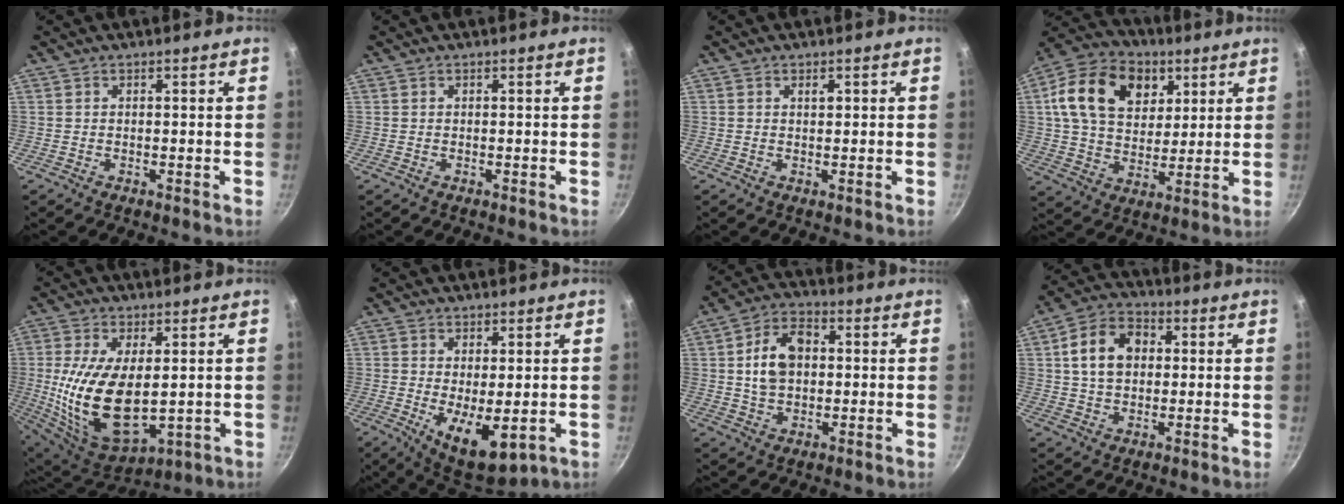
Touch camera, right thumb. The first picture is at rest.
{"total": 0.0}
{"total": 1.2, "force": [0.5, 0.6, 0.9], "torque": [-0.007, -0.001, 0.007]}
{"total": 19.0, "force": [6.6, 13.6, 11.5], "torque": [-0.178, -0.003, 0.104]}
{"total": 18.7, "force": [0.2, 10.0, 15.8], "torque": [-0.298, -0.017, 0.023]}
{"total": 9.7, "force": [-1.3, 4.4, 8.6], "torque": [-0.121, -0.019, -0.005]}
{"total": 10.3, "force": [1.1, 7.1, 7.3], "torque": [-0.107, 0.018, 0.014]}
{"total": 10.8, "force": [1.9, 7.9, 7.1], "torque": [-0.102, 0.019, 0.021]}